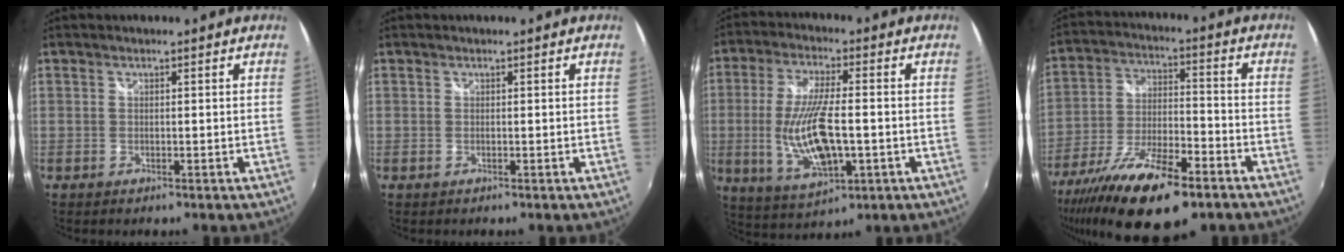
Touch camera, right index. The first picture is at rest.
{"total": 0.0}
{"total": 14.2, "force": [-2.3, 4.9, 13.2], "torque": [-0.259, -0.017, -0.032]}
{"total": 22.2, "force": [-14.6, 7.2, 15.1], "torque": [-0.295, -0.056, -0.247]}